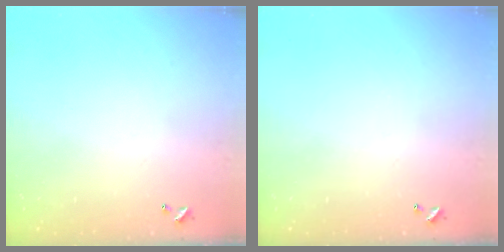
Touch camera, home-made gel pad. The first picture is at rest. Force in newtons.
{"total": 0.0}